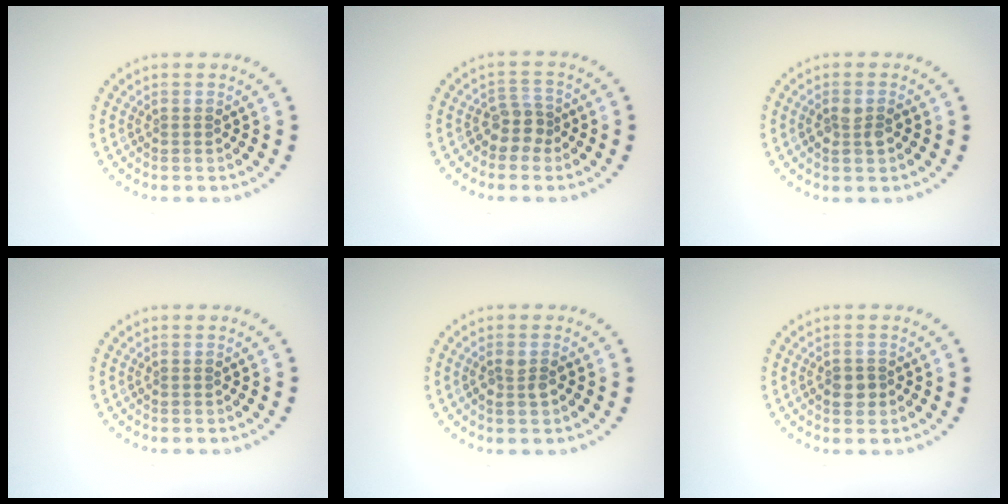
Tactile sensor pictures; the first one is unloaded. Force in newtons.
{"total": 2.2, "press": 1.7, "slide": 1.4}
{"total": 1.7, "press": 1.6, "slide": 0.4}
{"total": 0.0}
{"total": 1.3, "press": 1.3, "slide": 0.3}
{"total": 1.5, "press": 1.5, "slide": 0.3}